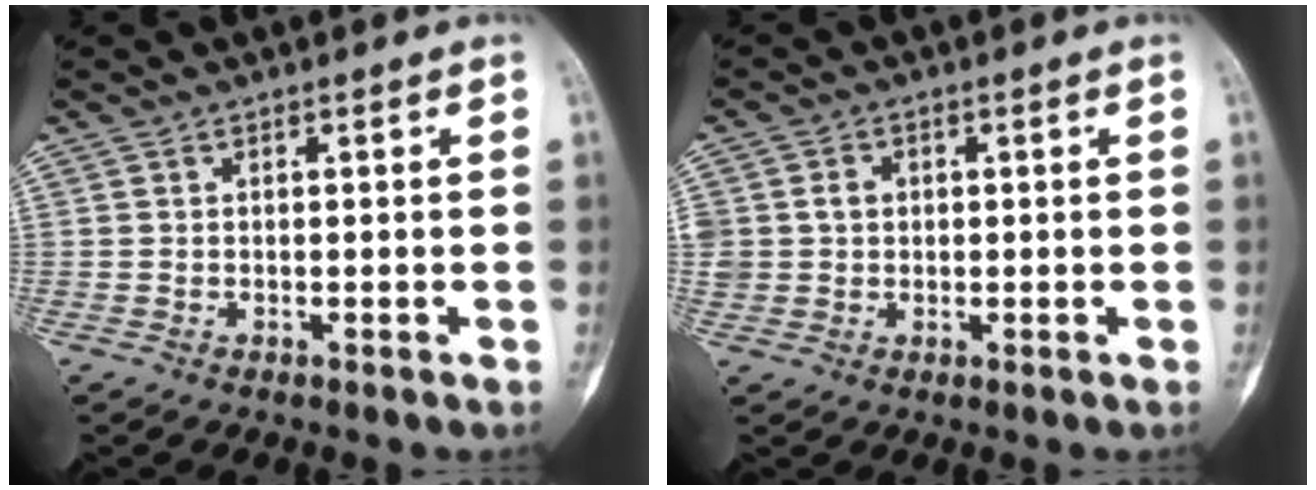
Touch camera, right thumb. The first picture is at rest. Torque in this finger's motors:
{"motor_torque": [0.30, 1.31, 0.28, -0.13, 0.03]}